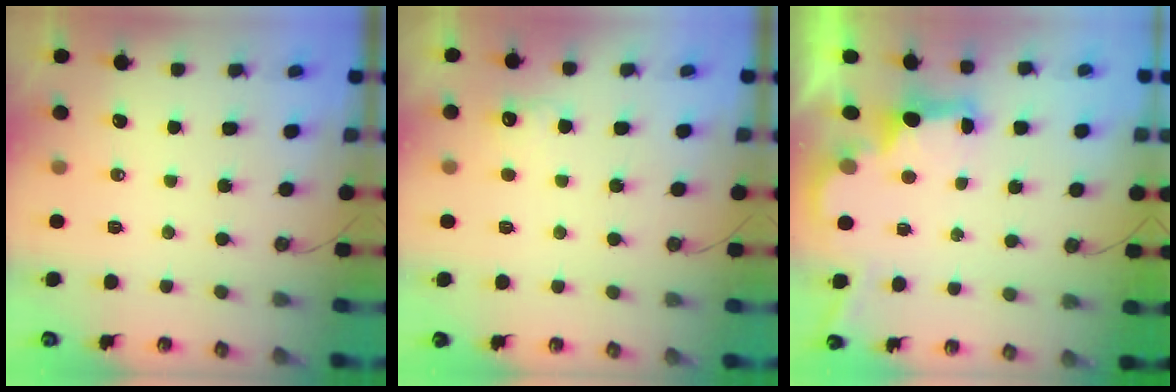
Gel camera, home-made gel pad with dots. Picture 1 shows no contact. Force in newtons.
{"total": 5.7, "press": 5.6, "slide": 1.3}
{"total": 2.9, "press": 2.8, "slide": 0.9}